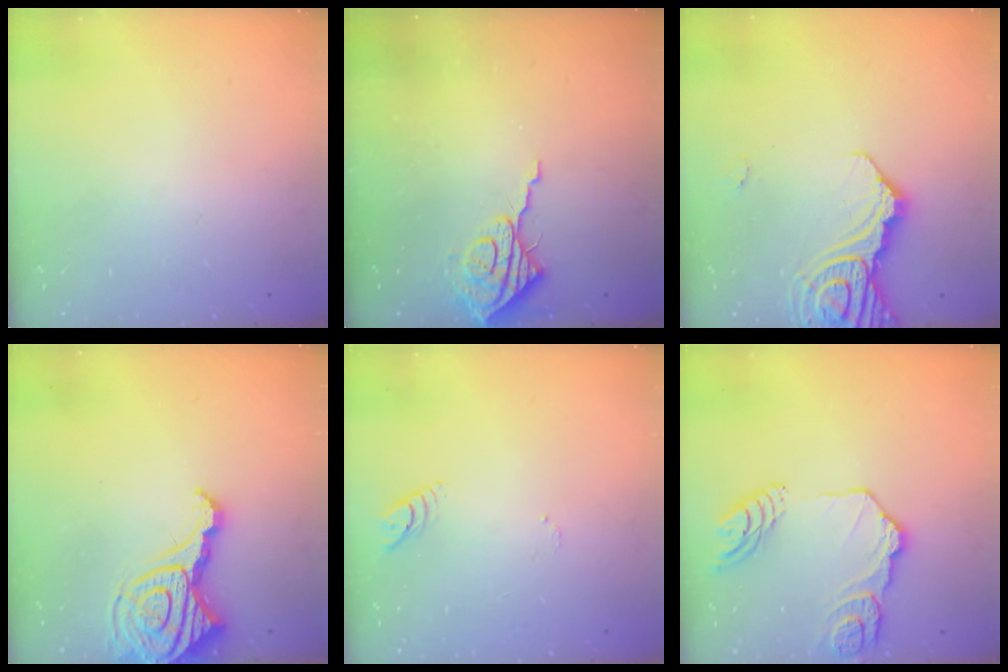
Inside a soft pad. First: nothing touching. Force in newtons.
{"total": 9.5, "press": 9.4, "slide": 0.8}
{"total": 14.4, "press": 14.3, "slide": 1.8}
{"total": 15.0, "press": 14.9, "slide": 1.7}
{"total": 3.7, "press": 3.7, "slide": 0.4}
{"total": 16.3, "press": 16.2, "slide": 1.9}